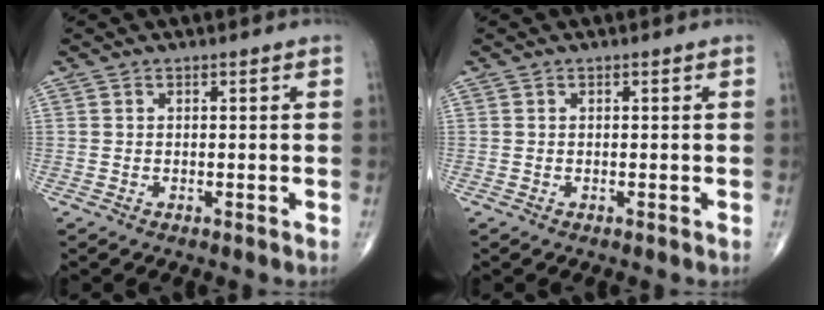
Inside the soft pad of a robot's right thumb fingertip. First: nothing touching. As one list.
[{"total": 0.0}]